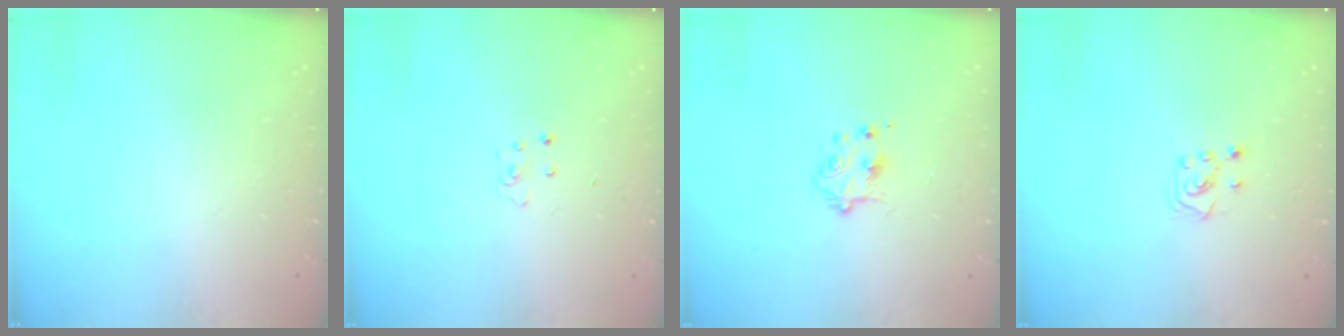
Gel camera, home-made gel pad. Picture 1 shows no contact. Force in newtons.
{"total": 2.6, "press": 2.6, "slide": 0.2}
{"total": 5.3, "press": 5.2, "slide": 0.6}
{"total": 4.7, "press": 4.7, "slide": 0.5}